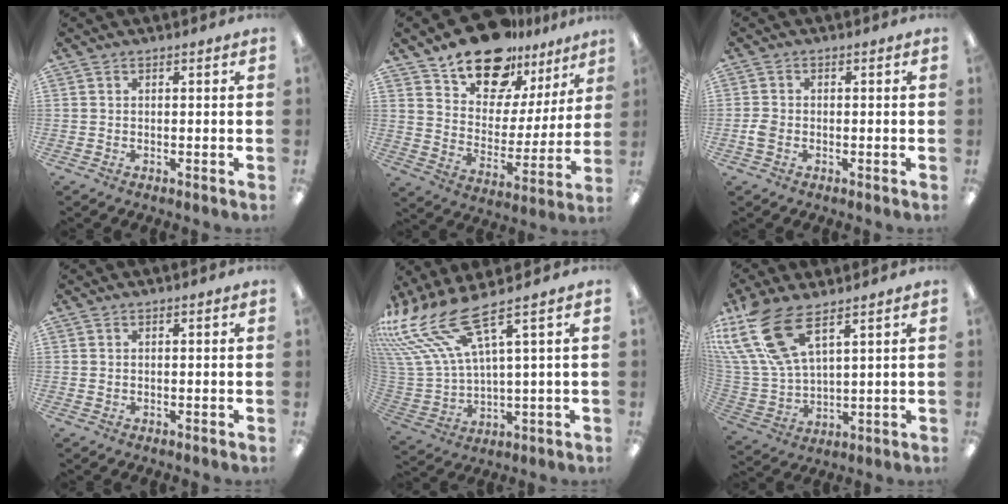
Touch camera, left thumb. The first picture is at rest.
{"total": 16.9, "force": [13.8, 7.9, 5.6], "torque": [-0.099, -0.101, 0.250]}
{"total": 2.4, "force": [-0.7, 1.7, 1.6], "torque": [-0.035, 0.001, -0.014]}
{"total": 0.8, "force": [0.4, 0.4, 0.5], "torque": [-0.011, 0.003, 0.007]}
{"total": 17.5, "force": [10.8, 5.9, 12.4], "torque": [-0.278, -0.066, 0.190]}
{"total": 17.8, "force": [10.7, 7.6, 12.1], "torque": [-0.284, -0.051, 0.193]}